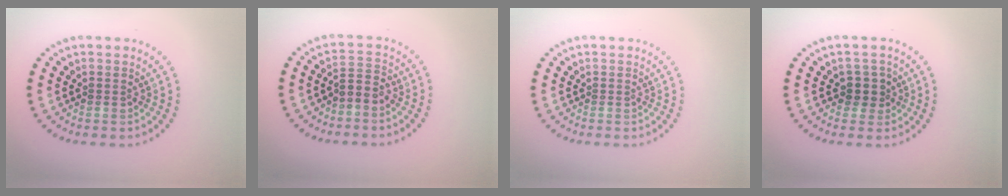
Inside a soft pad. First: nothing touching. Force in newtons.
{"total": 2.0, "press": 1.4, "slide": 1.4}
{"total": 0.0}
{"total": 1.9, "press": 1.7, "slide": 0.8}